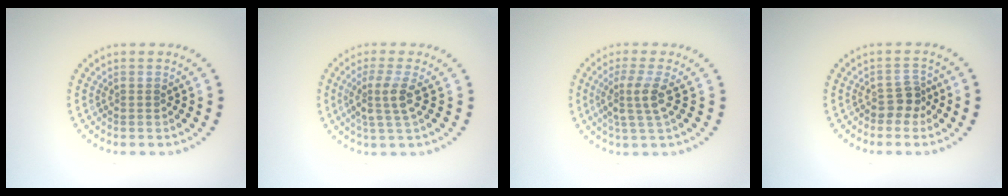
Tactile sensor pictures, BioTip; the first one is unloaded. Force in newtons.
{"total": 2.9, "press": 2.3, "slide": 1.7}
{"total": 2.8, "press": 2.1, "slide": 1.8}
{"total": 1.9, "press": 1.6, "slide": 1.1}